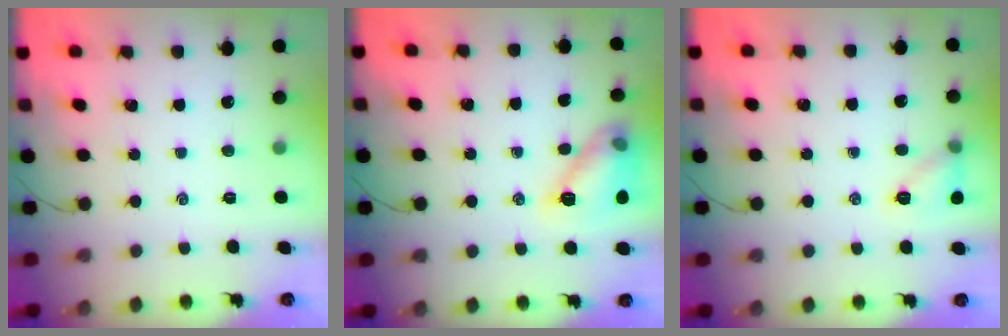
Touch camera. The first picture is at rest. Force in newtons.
{"total": 12.8, "press": 12.8, "slide": 0.2}
{"total": 8.0, "press": 7.9, "slide": 0.8}